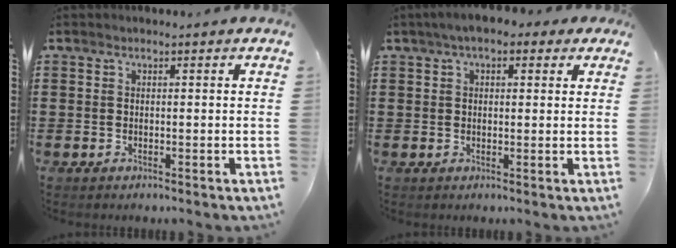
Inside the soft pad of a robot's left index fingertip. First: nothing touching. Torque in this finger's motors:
{"motor_torque": [2.14, 0.00, 0.75, 0.12]}